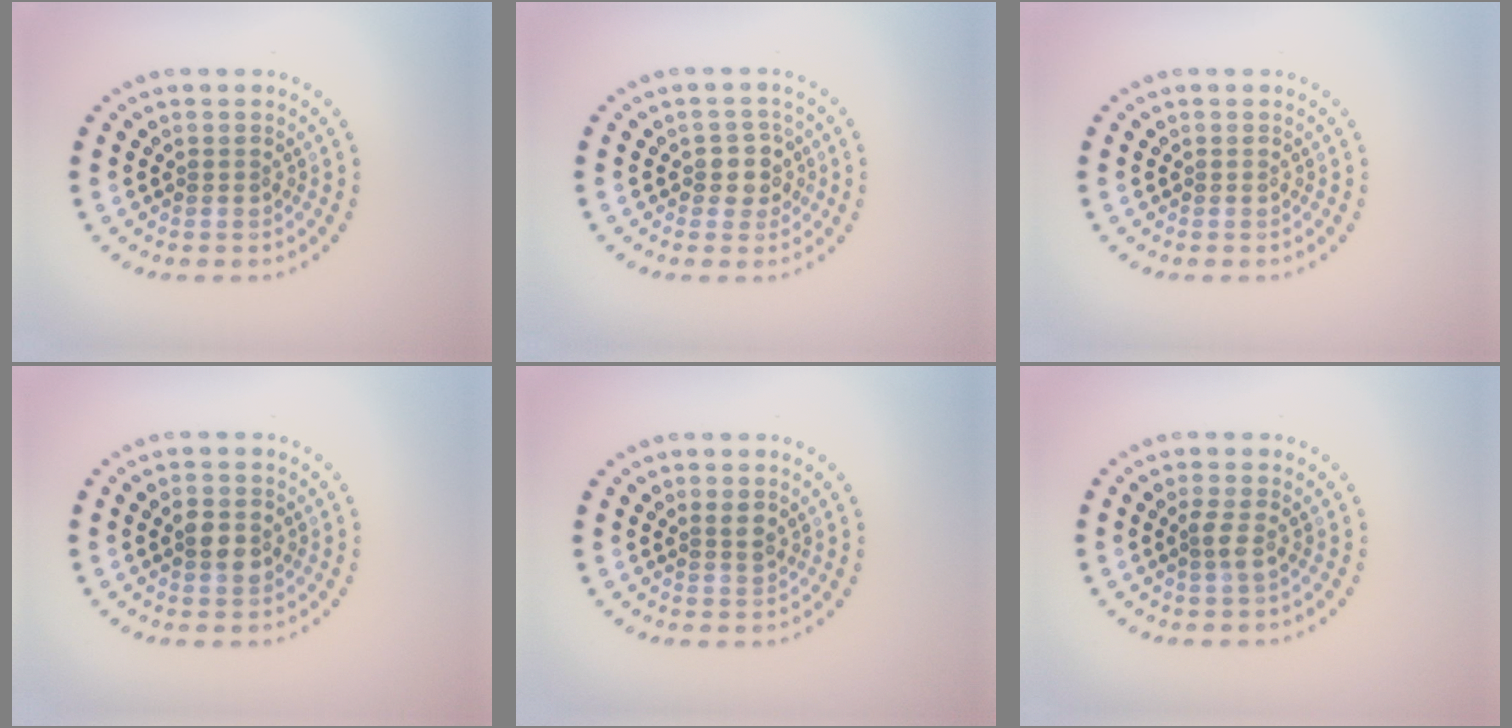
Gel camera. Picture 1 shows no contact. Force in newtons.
{"total": 2.4, "press": 2.1, "slide": 1.1}
{"total": 0.0}
{"total": 2.6, "press": 2.6, "slide": 0.1}
{"total": 1.1, "press": 0.9, "slide": 0.6}
{"total": 1.3, "press": 1.1, "slide": 0.7}